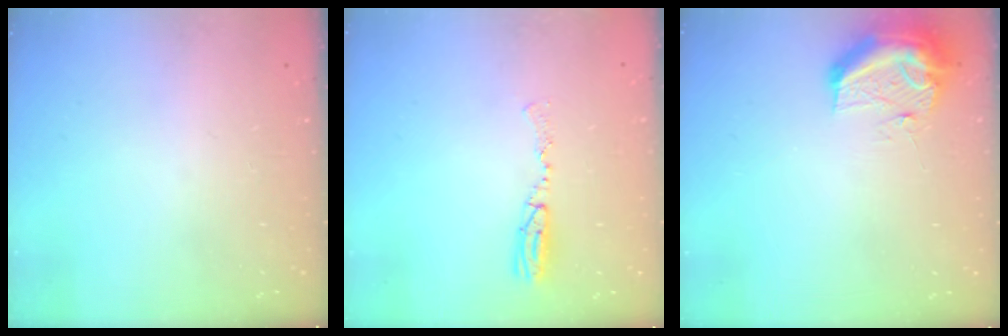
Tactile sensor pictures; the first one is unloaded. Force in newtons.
{"total": 5.6, "press": 5.3, "slide": 1.9}
{"total": 11.7, "press": 11.7, "slide": 1.3}